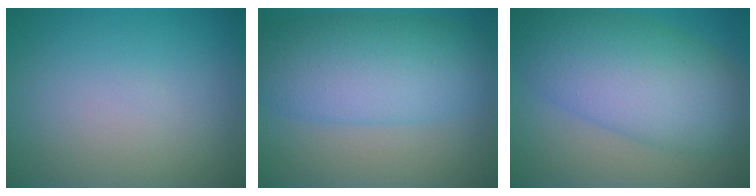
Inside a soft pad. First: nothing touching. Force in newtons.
{"total": 8.3, "press": 8.3, "slide": 0.0}
{"total": 10.4, "press": 10.4, "slide": 0.1}